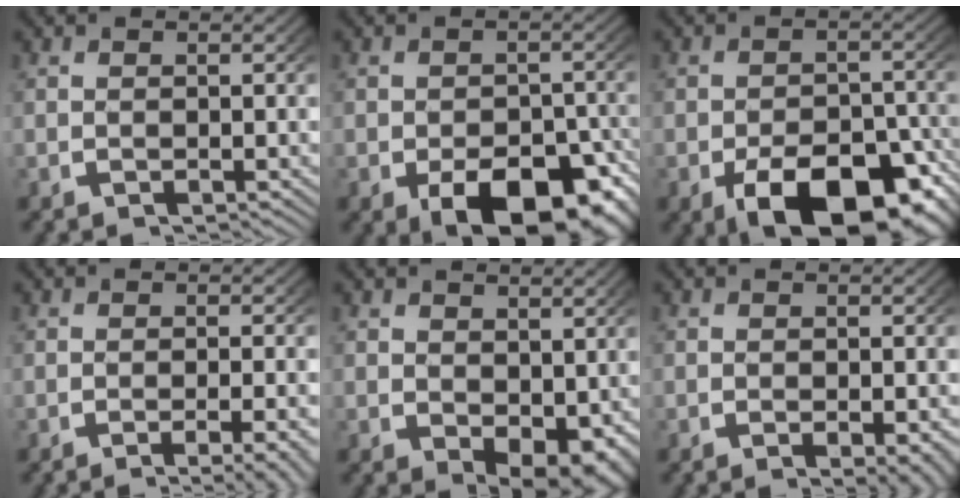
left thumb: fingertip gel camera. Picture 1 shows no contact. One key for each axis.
{"total": 9.2, "fx": -3.8, "fy": 5.3, "fz": 6.5, "tx": -0.096, "ty": -0.049, "tz": -0.036}
{"total": 10.9, "fx": -5.0, "fy": 6.0, "fz": 7.6, "tx": -0.117, "ty": -0.050, "tz": -0.054}
{"total": 4.4, "fx": -2.7, "fy": 1.2, "fz": 3.3, "tx": -0.049, "ty": -0.011, "tz": -0.036}
{"total": 4.3, "fx": -0.1, "fy": 2.6, "fz": 3.4, "tx": -0.050, "ty": -0.030, "tz": 0.019}
{"total": 2.2, "fx": -0.8, "fy": 0.8, "fz": 1.9, "tx": -0.027, "ty": -0.009, "tz": -0.007}